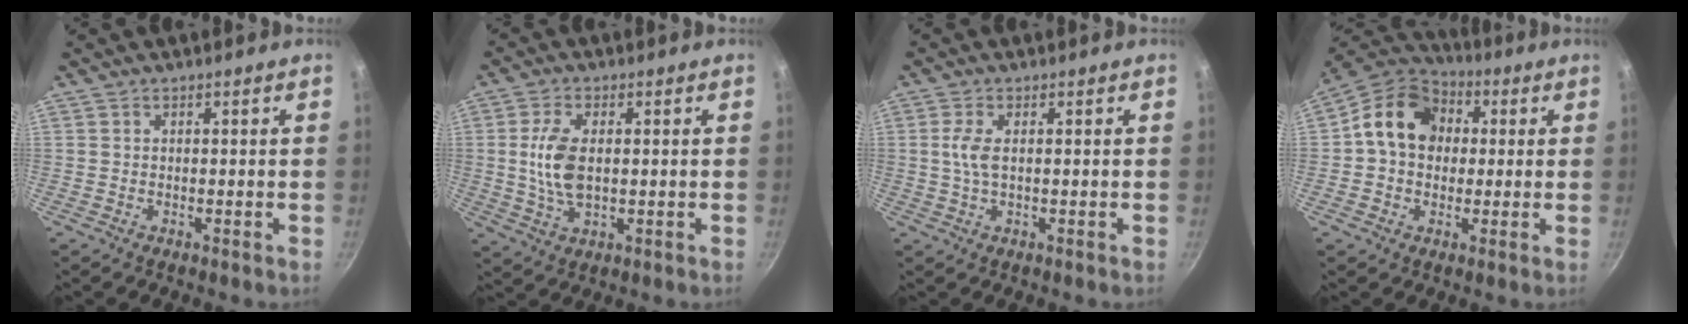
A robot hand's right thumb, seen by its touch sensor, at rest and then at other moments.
{"total": 8.2, "force": [0.6, 4.3, 6.9], "torque": [-0.141, -0.003, 0.013]}
{"total": 3.6, "force": [0.4, 1.4, 3.3], "torque": [-0.079, 0.002, 0.009]}
{"total": 14.2, "force": [2.1, 11.3, 8.2], "torque": [-0.107, 0.029, 0.017]}